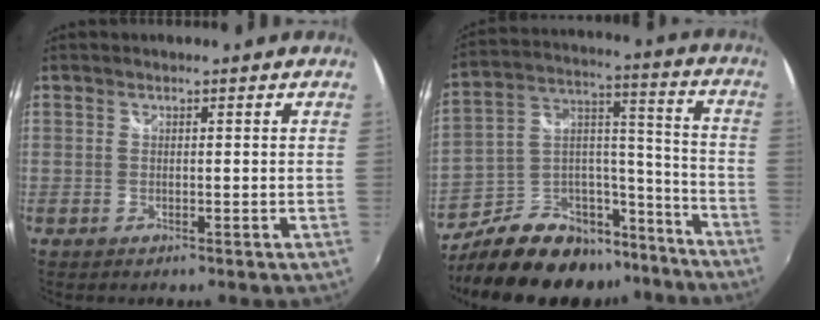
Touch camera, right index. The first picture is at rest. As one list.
[{"total": 20.4, "force": [-15.4, 10.4, 8.4], "torque": [-0.167, 0.066, -0.220]}]